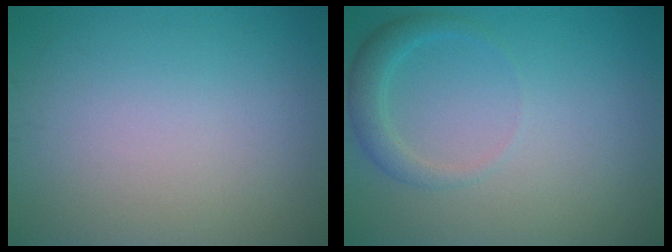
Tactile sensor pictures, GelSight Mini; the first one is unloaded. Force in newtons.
{"total": 2.1, "press": 2.1, "slide": 0.2}